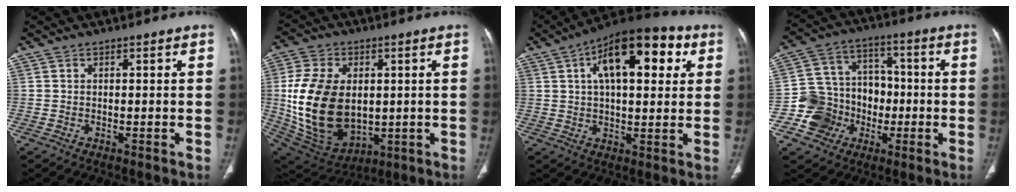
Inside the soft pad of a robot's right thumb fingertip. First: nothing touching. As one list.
[{"total": 21.2, "force": [0.5, 14.2, 15.7], "torque": [-0.293, -0.015, 0.035]}, {"total": 18.1, "force": [6.1, 8.4, 14.9], "torque": [-0.190, 0.010, 0.085]}, {"total": 13.4, "force": [-3.8, 12.1, 4.4], "torque": [-0.030, 0.057, -0.062]}]